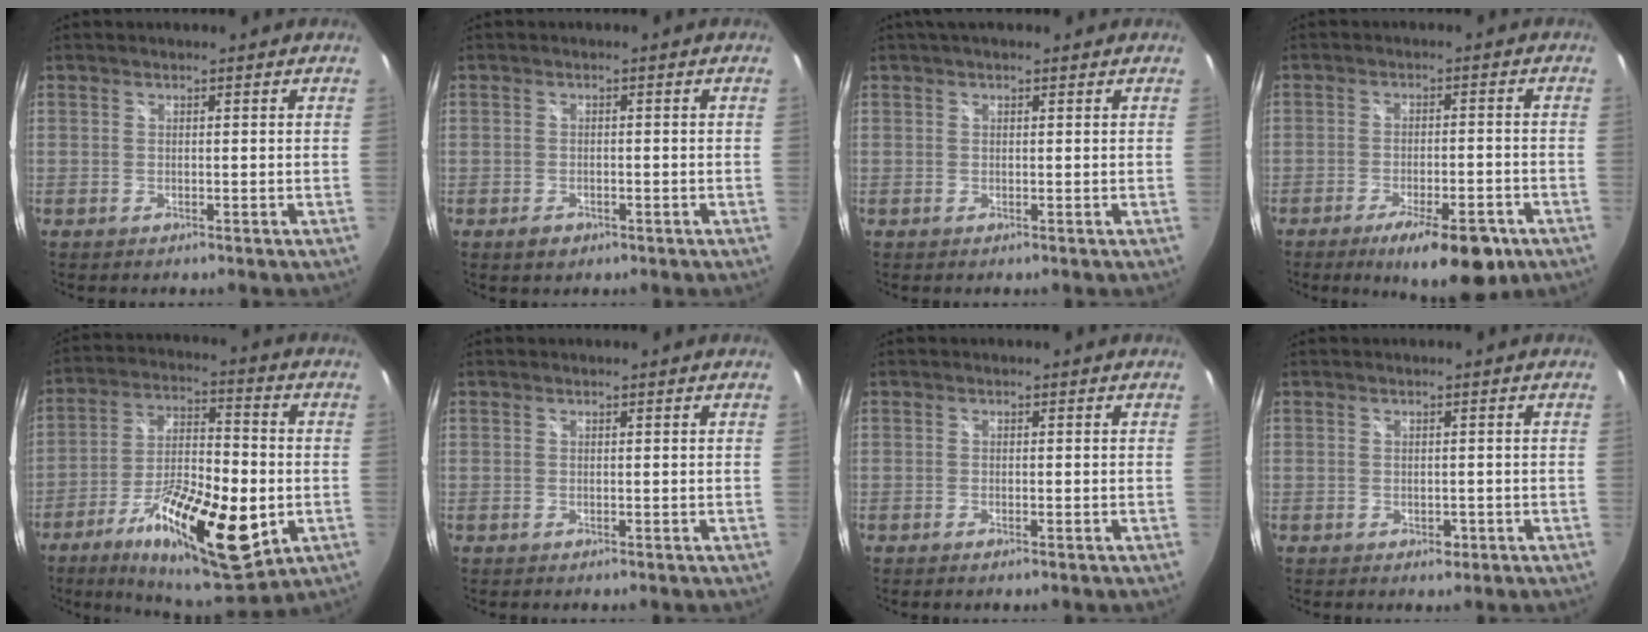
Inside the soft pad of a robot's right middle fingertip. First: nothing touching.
{"total": 2.4, "force": [-1.4, 1.6, 1.2], "torque": [-0.023, -0.003, -0.019]}
{"total": 3.2, "force": [2.2, 1.3, 1.9], "torque": [-0.027, 0.013, 0.029]}
{"total": 12.1, "force": [-7.8, 3.5, 8.6], "torque": [-0.142, -0.019, -0.112]}
{"total": 21.8, "force": [-8.6, 7.5, 18.5], "torque": [-0.334, -0.029, -0.135]}
{"total": 0.0}
{"total": 0.8, "force": [-0.6, 0.0, 0.6], "torque": [-0.011, 0.000, -0.012]}
{"total": 1.5, "force": [-0.6, 1.2, 0.7], "torque": [-0.010, -0.002, -0.007]}